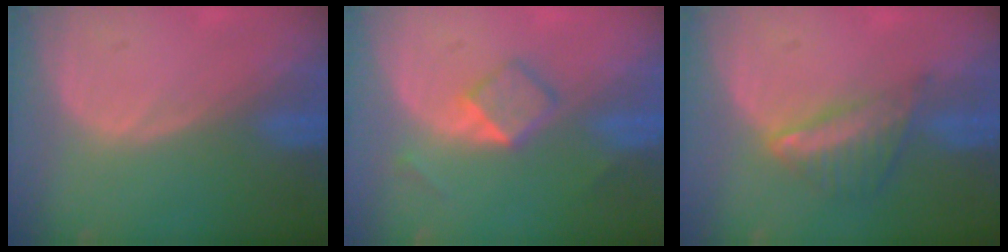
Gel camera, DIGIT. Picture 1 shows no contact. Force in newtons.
{"total": 4.1, "press": 3.9, "slide": 1.1}
{"total": 6.1, "press": 5.4, "slide": 2.9}